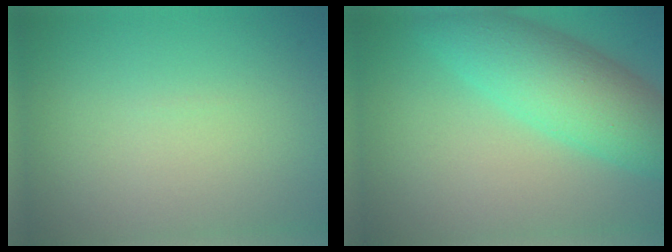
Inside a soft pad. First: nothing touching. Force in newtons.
{"total": 7.5, "press": 7.5, "slide": 0.1}